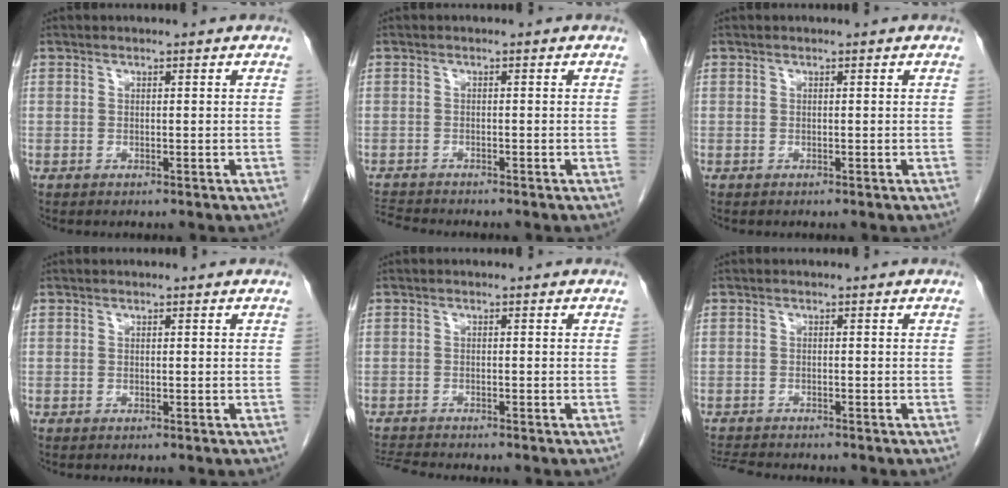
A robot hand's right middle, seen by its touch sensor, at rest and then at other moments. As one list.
[{"total": 3.1, "force": [-3.1, -0.3, 0.2], "torque": [-0.007, -0.018, -0.058]}, {"total": 0.0}, {"total": 0.0}, {"total": 3.3, "force": [-3.2, -0.7, 0.4], "torque": [-0.011, -0.019, -0.060]}, {"total": 4.6, "force": [-4.4, 0.4, 1.3], "torque": [-0.022, -0.014, -0.074]}]